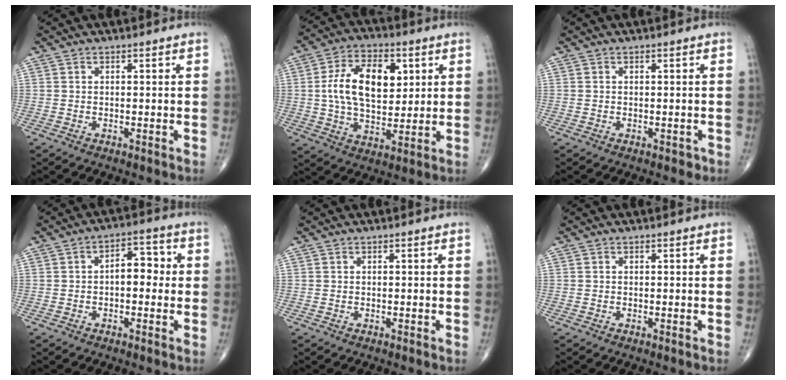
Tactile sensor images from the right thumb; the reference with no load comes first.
{"total": 14.9, "force": [3.0, 8.7, 11.8], "torque": [-0.181, -0.002, 0.051]}
{"total": 0.6, "force": [-0.2, 0.5, 0.3], "torque": [0.002, 0.003, -0.002]}
{"total": 5.9, "force": [0.0, 3.5, 4.8], "torque": [-0.048, 0.021, -0.009]}
{"total": 0.0}
{"total": 0.0}